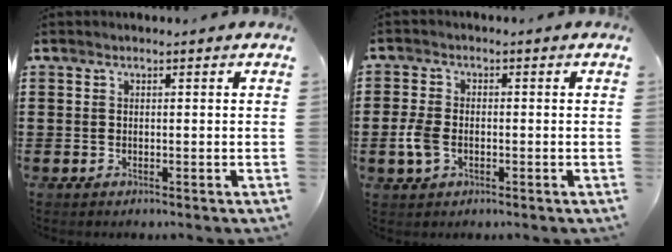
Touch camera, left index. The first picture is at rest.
{"total": 4.1, "force": [-1.1, 2.5, 3.1], "torque": [-0.083, -0.006, -0.025]}